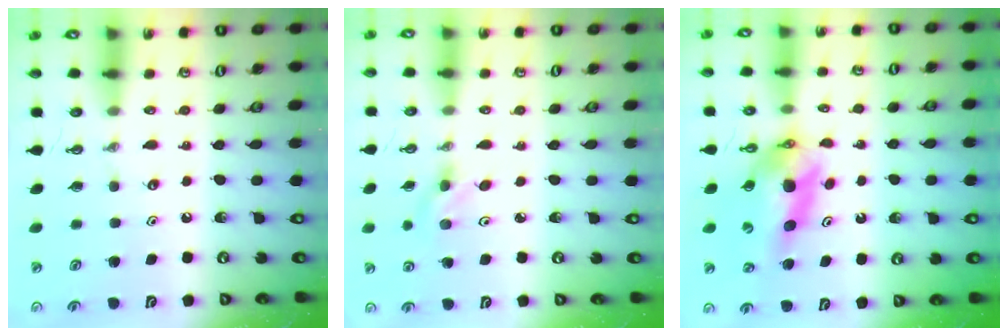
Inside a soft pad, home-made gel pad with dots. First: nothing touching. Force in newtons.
{"total": 3.3, "press": 3.0, "slide": 1.4}
{"total": 11.3, "press": 11.2, "slide": 1.0}